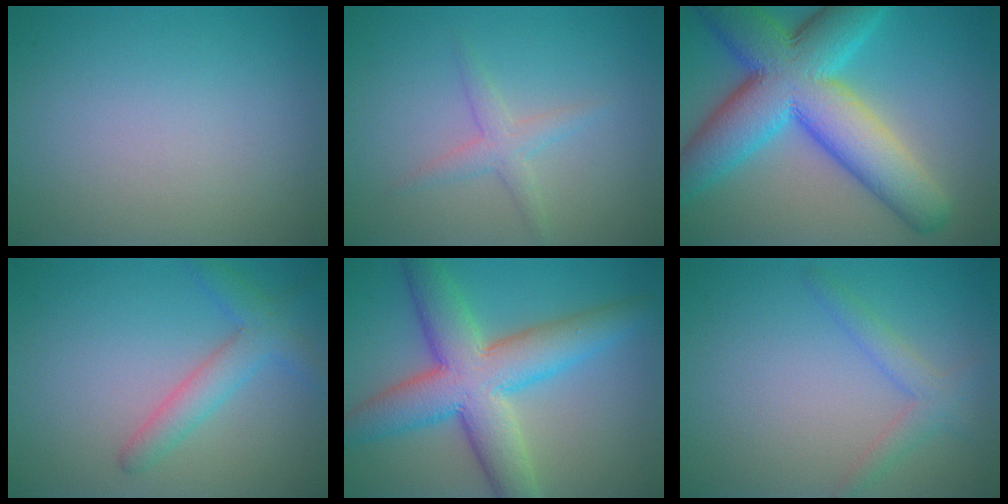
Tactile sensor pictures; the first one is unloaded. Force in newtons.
{"total": 2.0, "press": 2.0, "slide": 0.1}
{"total": 12.9, "press": 12.9, "slide": 0.4}
{"total": 2.2, "press": 2.2, "slide": 0.2}
{"total": 9.3, "press": 9.3, "slide": 0.2}
{"total": 2.1, "press": 2.1, "slide": 0.1}